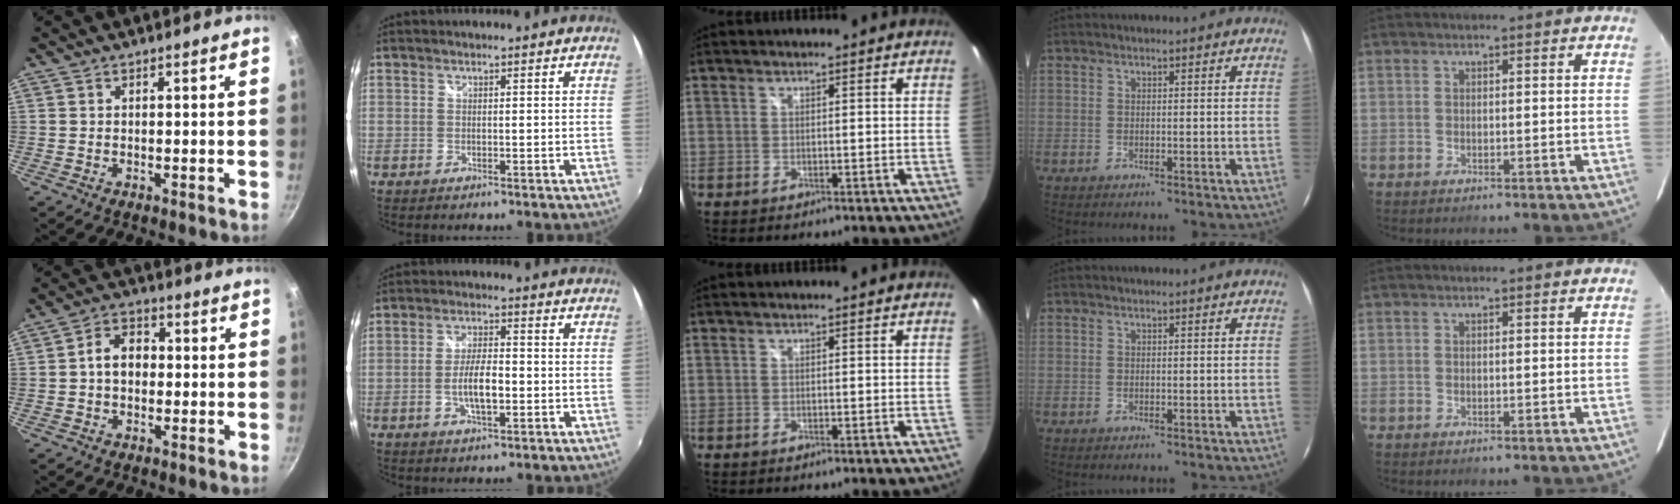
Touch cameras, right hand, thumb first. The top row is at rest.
{"thumb": {"total": 6.0, "force": [-0.2, 4.6, 3.9], "torque": [-0.039, 0.020, -0.013]}, "index": {"total": 6.4, "force": [-1.7, 2.0, 5.8], "torque": [-0.112, 0.000, -0.028]}}